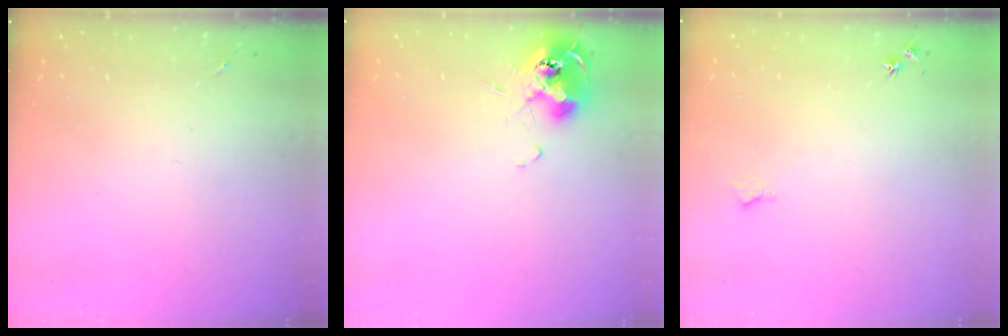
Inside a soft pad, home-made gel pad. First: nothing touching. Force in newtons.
{"total": 11.7, "press": 11.7, "slide": 0.9}
{"total": 5.6, "press": 5.5, "slide": 0.7}